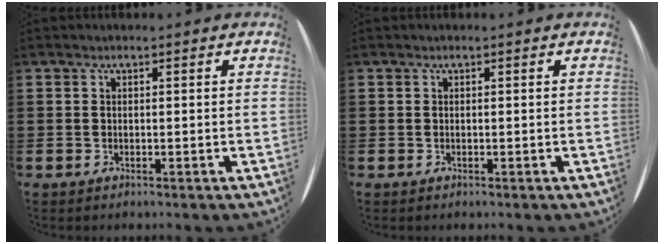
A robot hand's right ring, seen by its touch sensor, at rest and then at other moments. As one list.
[{"total": 0.0}]